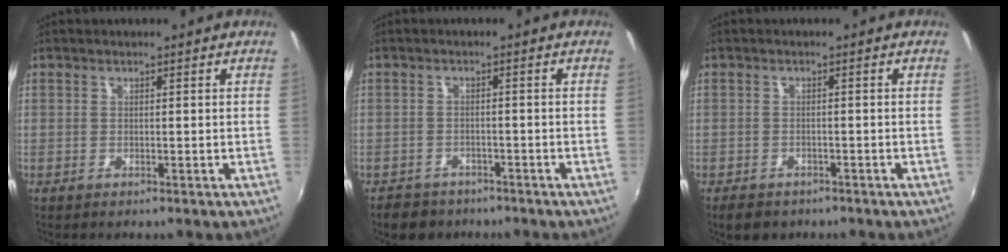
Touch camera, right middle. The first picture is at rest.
{"total": 5.3, "force": [-4.2, 3.0, 1.1], "torque": [-0.035, -0.003, -0.066]}
{"total": 4.1, "force": [-3.0, 2.4, 1.5], "torque": [-0.041, -0.012, -0.044]}